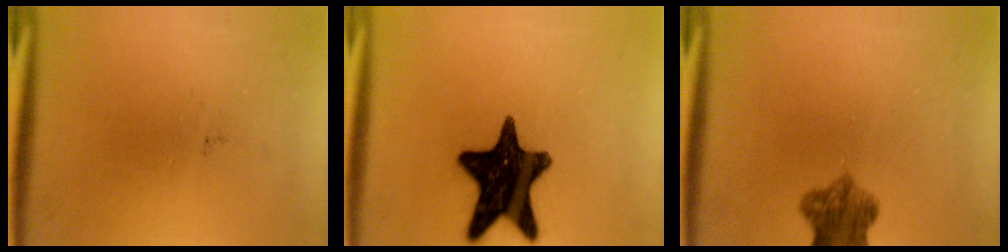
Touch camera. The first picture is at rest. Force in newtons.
{"total": 17.1}
{"total": 6.5}